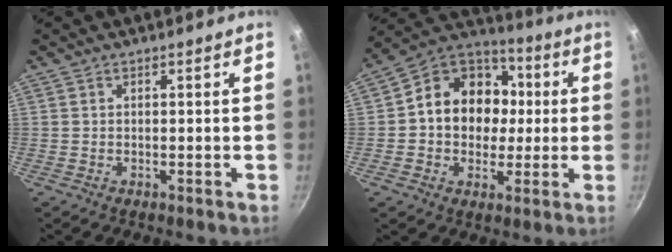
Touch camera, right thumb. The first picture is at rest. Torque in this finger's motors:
{"motor_torque": [-0.07, 0.60, 0.28, 0.02, 0.09]}